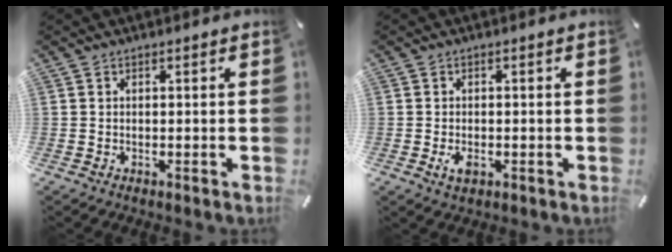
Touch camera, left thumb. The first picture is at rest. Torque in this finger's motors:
{"motor_torque": [0.02, 0.11, 0.03, -0.01, 0.02]}